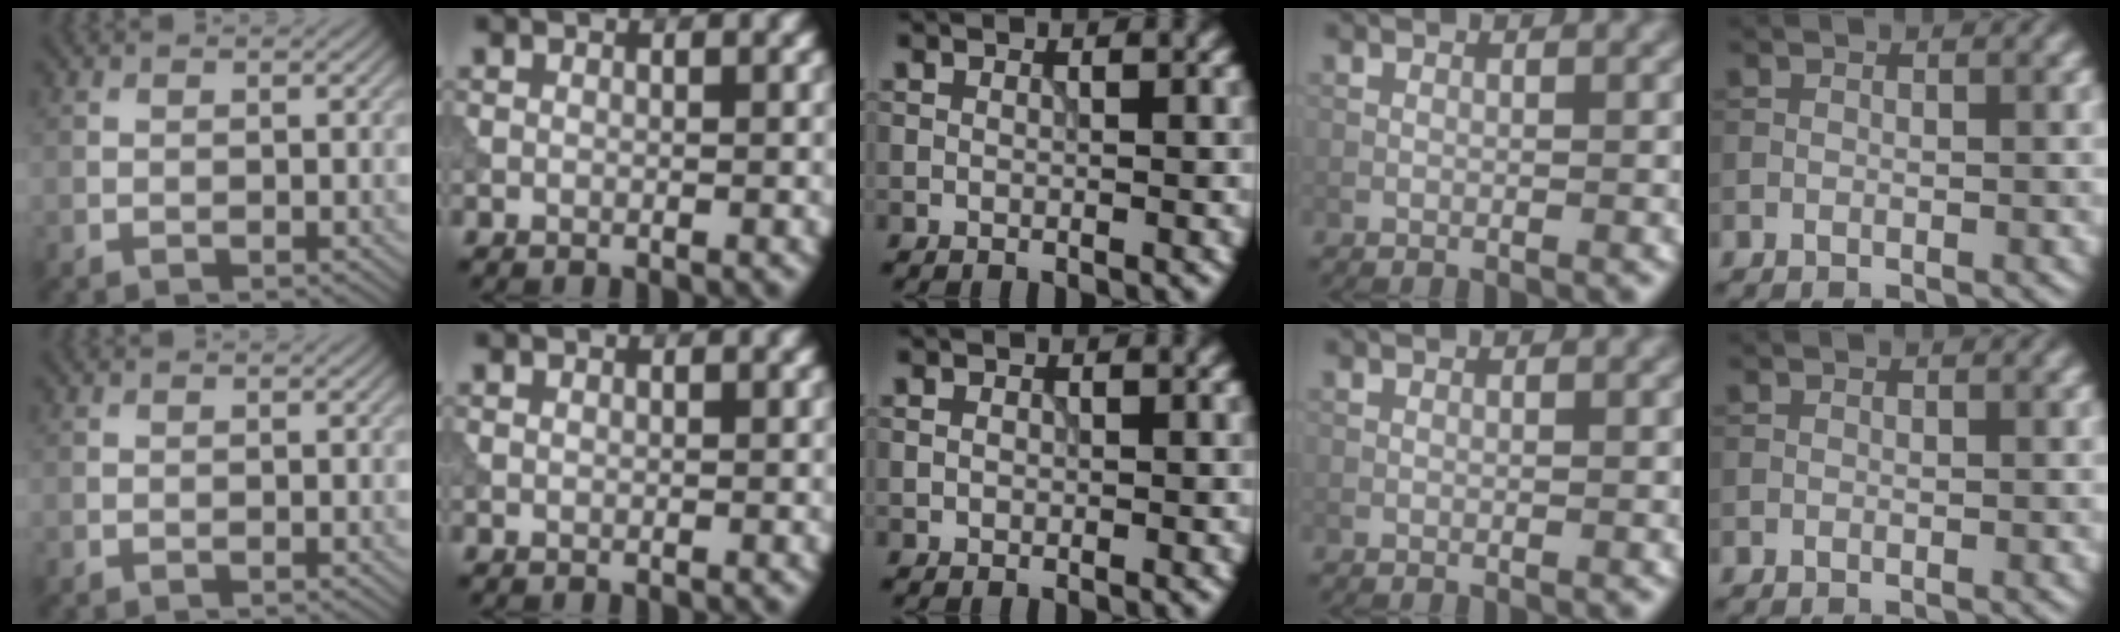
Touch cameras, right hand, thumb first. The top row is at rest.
{"middle": {"total": 0.7, "force": [0.0, 0.6, 0.3], "torque": [-0.004, -0.001, -0.001]}}